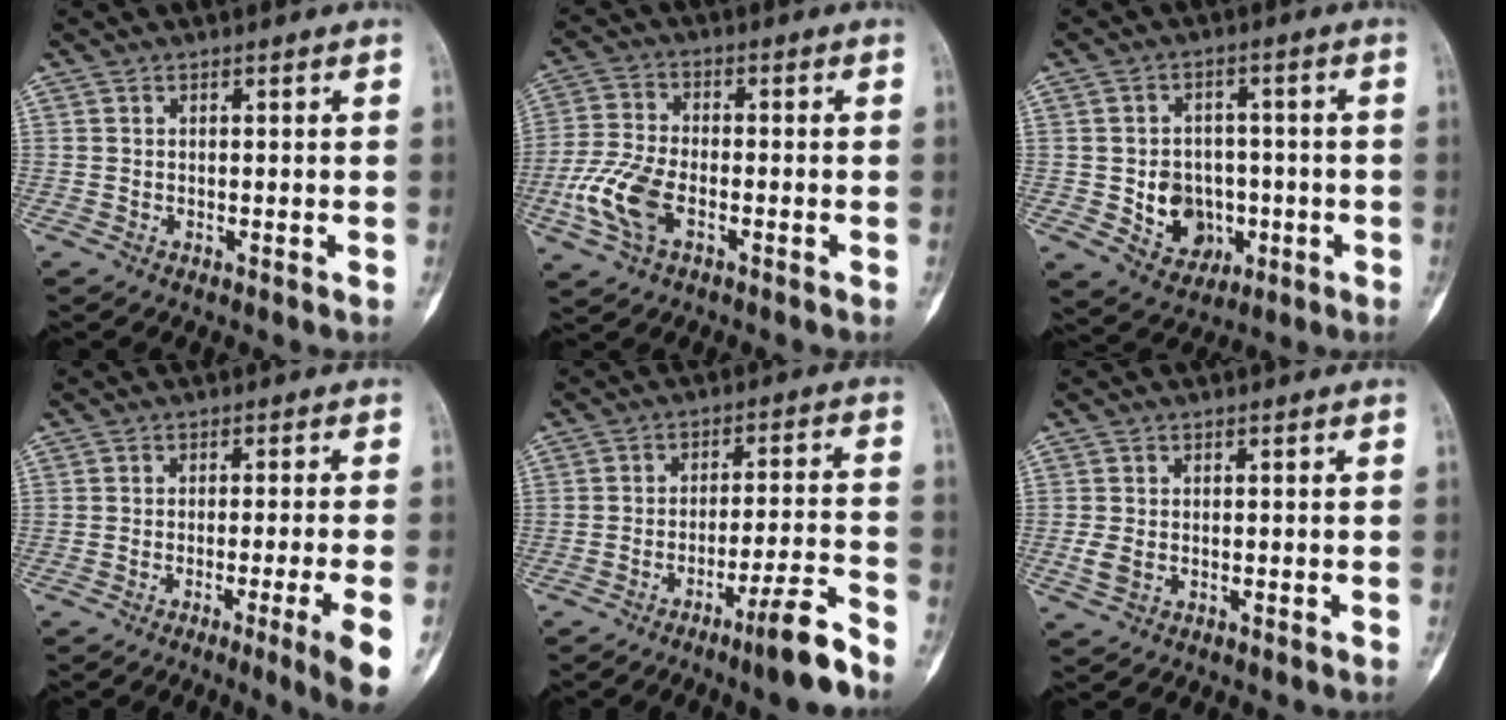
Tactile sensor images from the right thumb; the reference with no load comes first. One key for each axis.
{"total": 10.2, "fx": -3.7, "fy": 5.5, "fz": 7.8, "tx": -0.182, "ty": 0.011, "tz": -0.075}
{"total": 9.2, "fx": -1.8, "fy": 7.7, "fz": 4.7, "tx": -0.030, "ty": 0.012, "tz": -0.018}
{"total": 7.8, "fx": -3.5, "fy": -1.0, "fz": 6.9, "tx": -0.100, "ty": -0.005, "tz": -0.055}
{"total": 9.4, "fx": -6.7, "fy": 0.1, "fz": 6.5, "tx": -0.099, "ty": 0.046, "tz": -0.110}
{"total": 2.3, "fx": -0.6, "fy": 1.5, "fz": 1.7, "tx": -0.041, "ty": 0.002, "tz": -0.013}